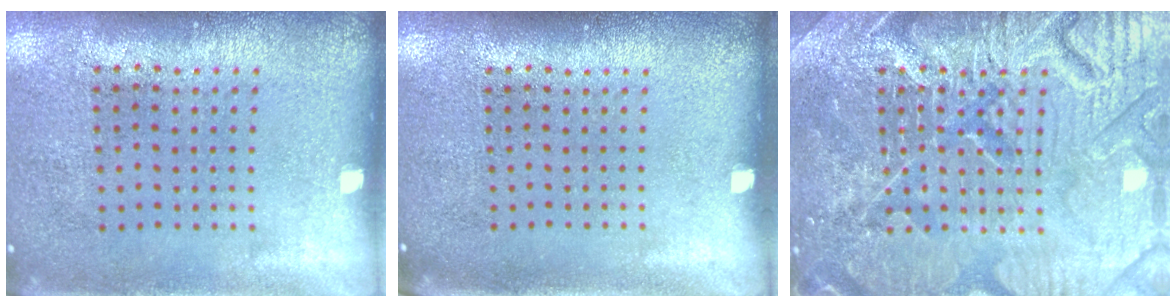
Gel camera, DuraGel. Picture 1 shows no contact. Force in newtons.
{"total": 0.0}
{"total": 7.8, "press": 7.7, "slide": 1.0}